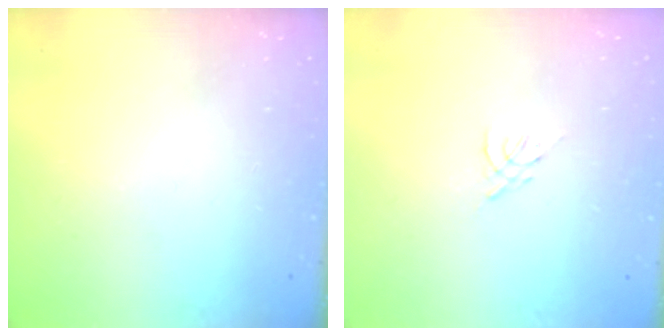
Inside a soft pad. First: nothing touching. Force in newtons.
{"total": 0.0}